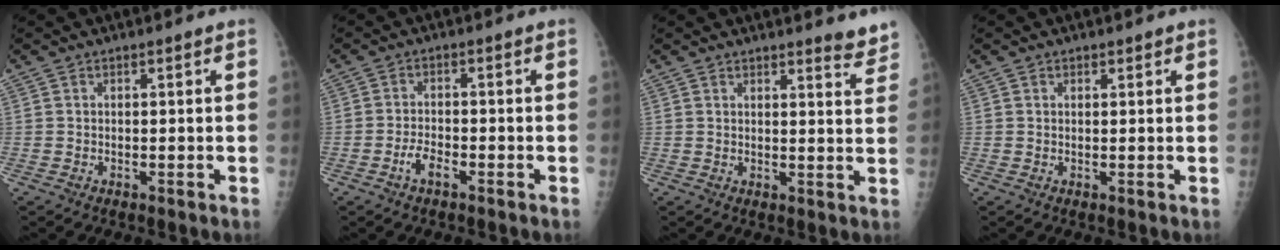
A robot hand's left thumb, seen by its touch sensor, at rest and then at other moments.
{"total": 3.2, "force": [-1.8, 1.5, 2.2], "torque": [-0.043, 0.013, -0.035]}
{"total": 4.3, "force": [4.0, 0.8, 1.4], "torque": [-0.003, -0.035, 0.037]}
{"total": 1.1, "force": [0.7, 0.8, 0.1], "torque": [0.012, -0.003, 0.006]}